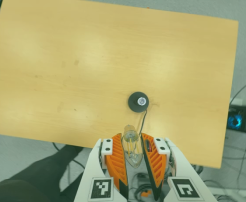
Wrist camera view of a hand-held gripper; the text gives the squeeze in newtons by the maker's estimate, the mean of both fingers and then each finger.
{"total": 12.9, "left": 14.2, "right": 11.6}